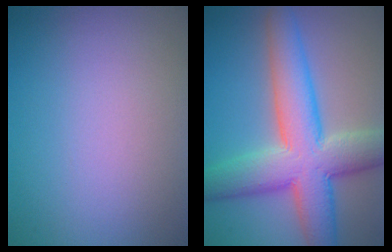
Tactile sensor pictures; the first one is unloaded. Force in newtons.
{"total": 9.9, "press": 9.9, "slide": 0.4}